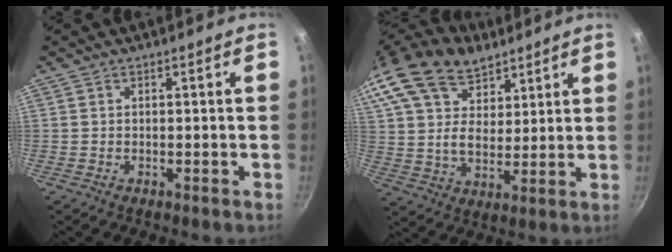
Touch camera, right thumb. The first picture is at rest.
{"total": 26.0, "force": [16.2, 16.1, 12.4], "torque": [-0.267, 0.000, 0.292]}